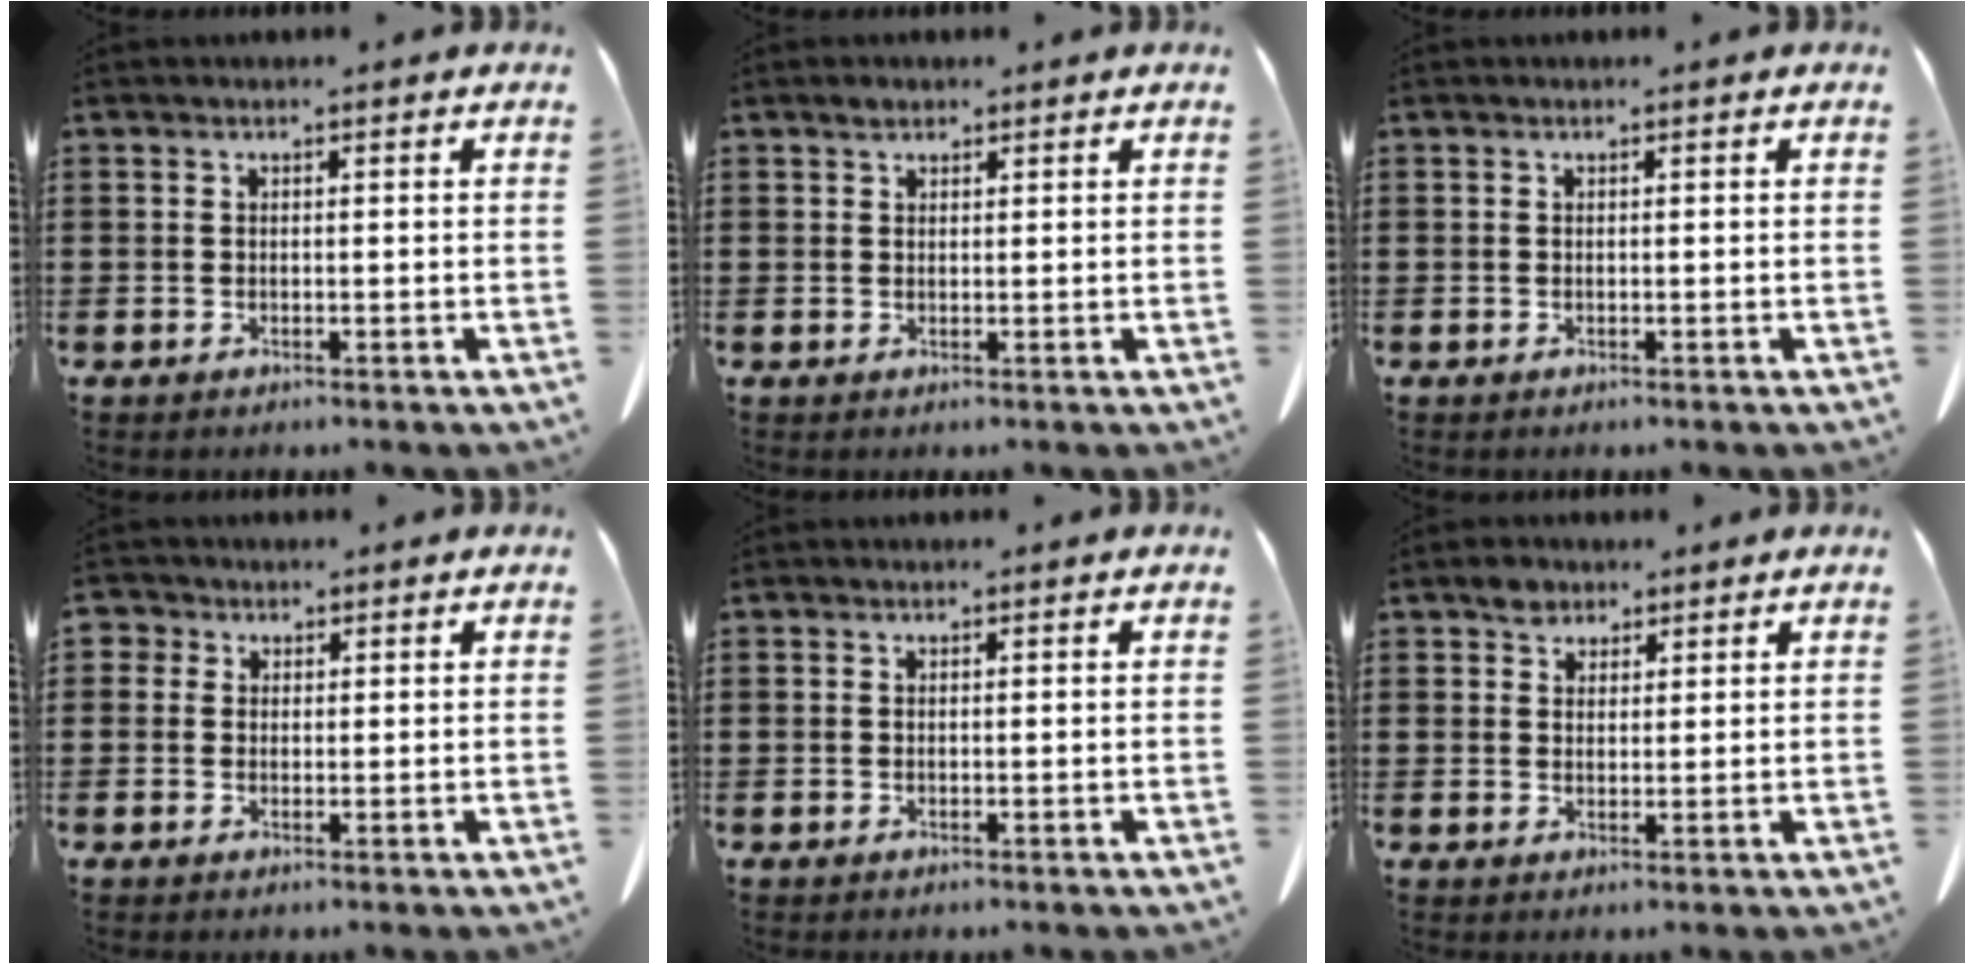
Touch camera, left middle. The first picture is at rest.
{"total": 1.1, "force": [0.9, 0.6, 0.4], "torque": [-0.002, 0.000, 0.015]}
{"total": 0.0}
{"total": 1.8, "force": [0.8, 1.6, 0.4], "torque": [-0.007, 0.004, 0.011]}
{"total": 0.0}
{"total": 2.9, "force": [2.2, 1.9, 0.7], "torque": [-0.004, 0.000, 0.038]}